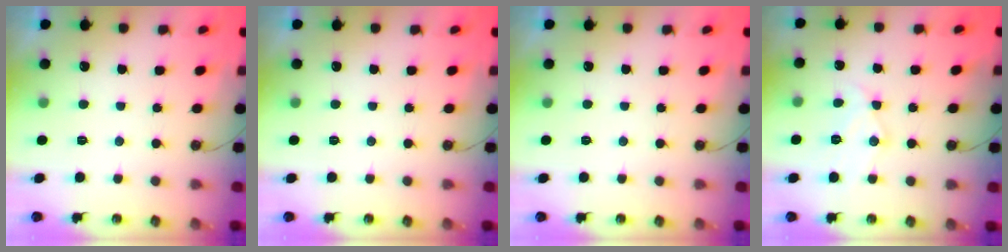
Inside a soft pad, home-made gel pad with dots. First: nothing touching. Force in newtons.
{"total": 0.0}
{"total": 0.0}
{"total": 10.2, "press": 10.2, "slide": 0.5}